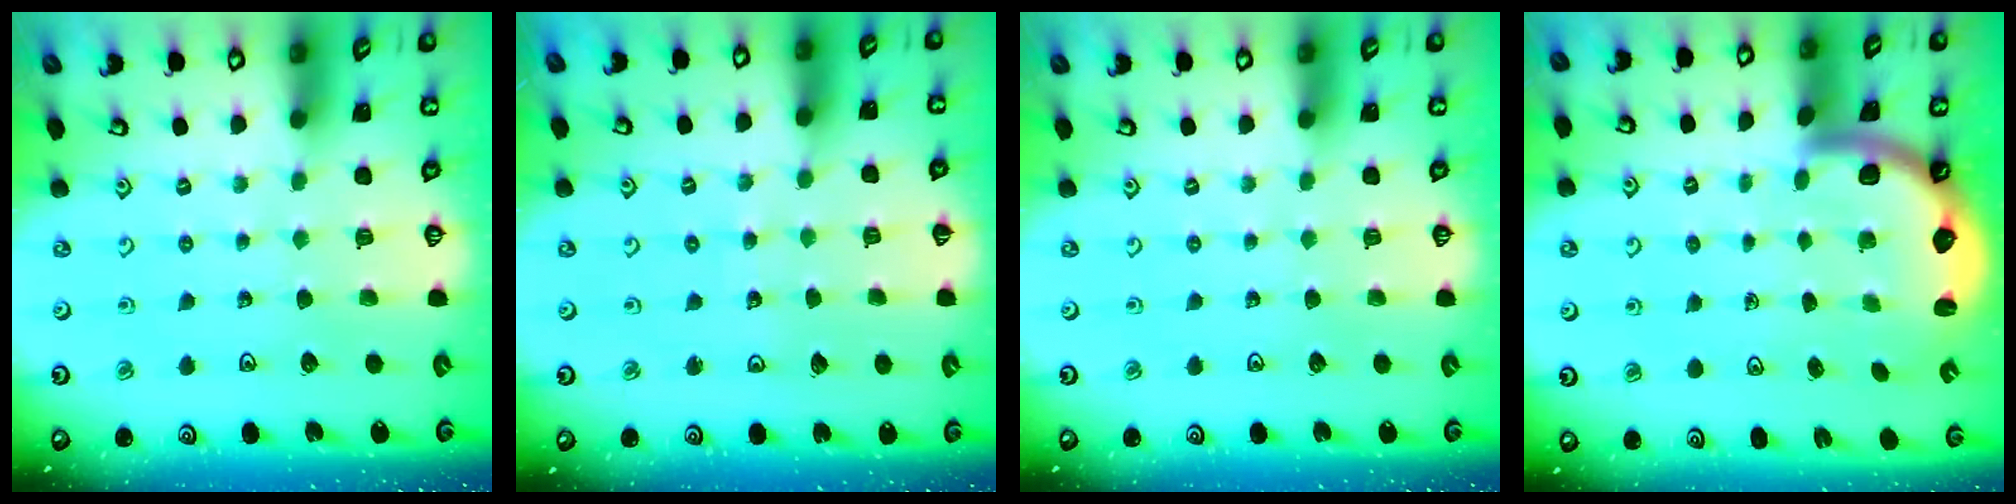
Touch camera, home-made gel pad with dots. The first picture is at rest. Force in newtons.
{"total": 4.9, "press": 4.9, "slide": 0.6}
{"total": 0.0}
{"total": 2.7, "press": 2.6, "slide": 0.5}